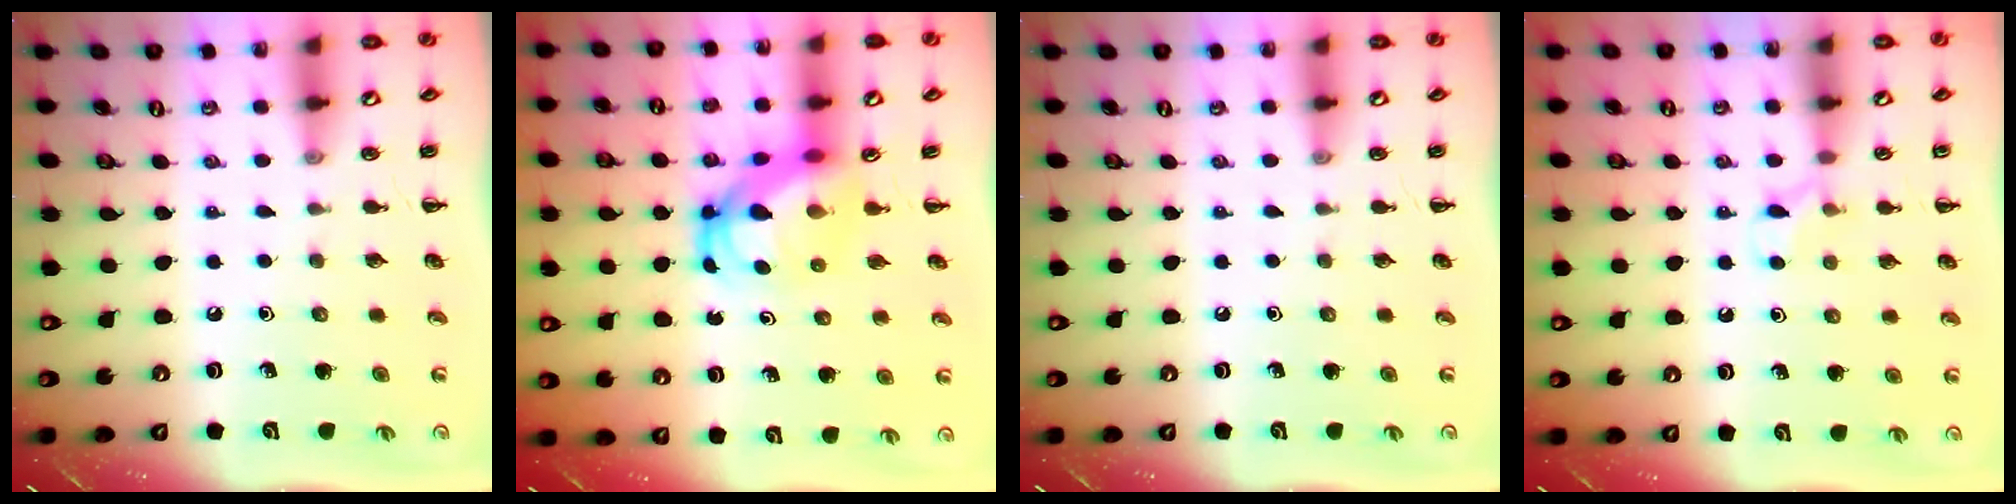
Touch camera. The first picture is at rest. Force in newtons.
{"total": 5.9, "press": 5.8, "slide": 1.4}
{"total": 0.0}
{"total": 5.3, "press": 5.0, "slide": 1.8}